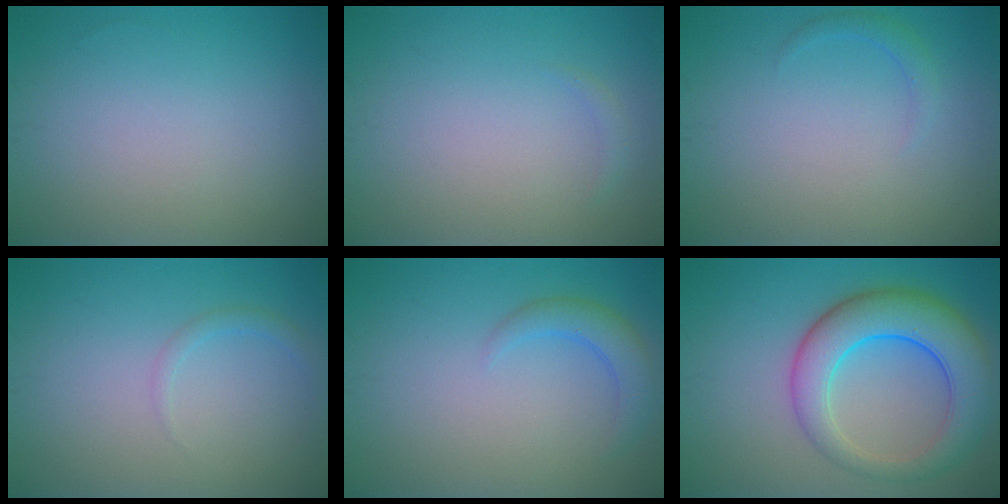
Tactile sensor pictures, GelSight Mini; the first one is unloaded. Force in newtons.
{"total": 0.6, "press": 0.6, "slide": 0.0}
{"total": 1.1, "press": 1.1, "slide": 0.1}
{"total": 1.0, "press": 1.0, "slide": 0.1}
{"total": 2.6, "press": 2.5, "slide": 0.2}
{"total": 8.0, "press": 8.0, "slide": 0.2}